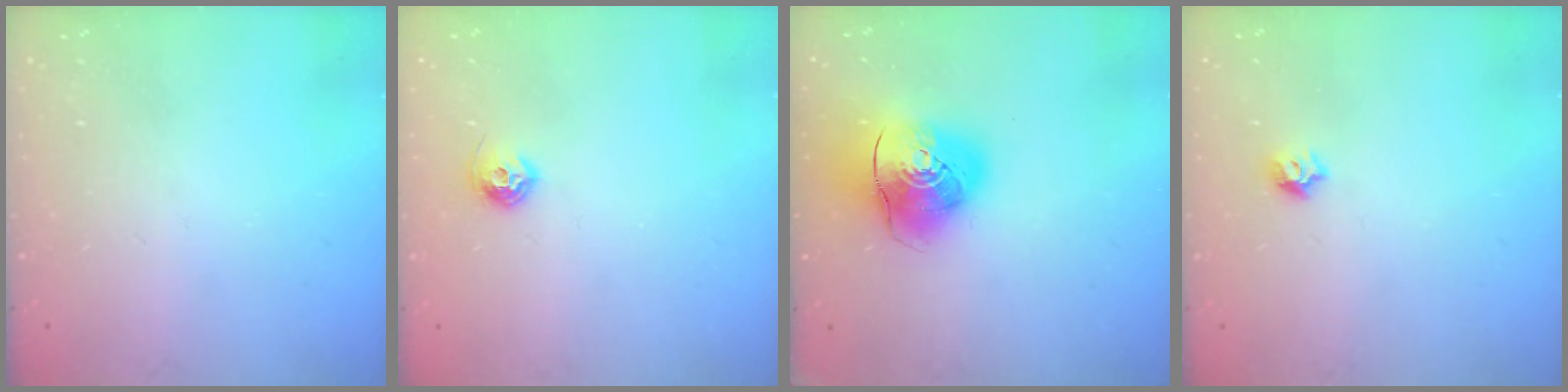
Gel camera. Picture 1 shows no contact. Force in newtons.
{"total": 6.9, "press": 6.8, "slide": 1.0}
{"total": 12.8, "press": 12.6, "slide": 2.1}
{"total": 5.7, "press": 5.6, "slide": 0.7}